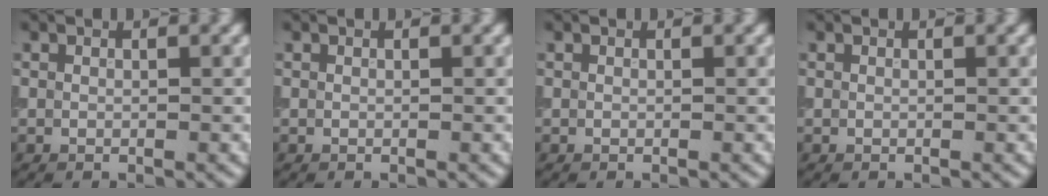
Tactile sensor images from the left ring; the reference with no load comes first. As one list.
[{"total": 0.0}, {"total": 0.0}, {"total": 0.0}]